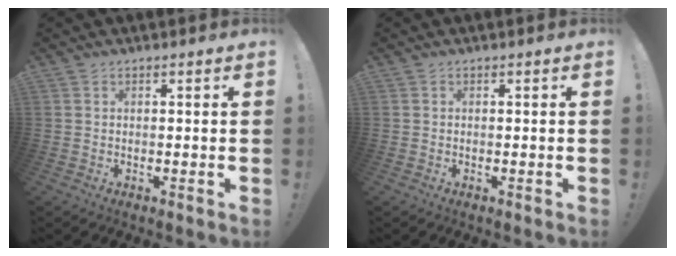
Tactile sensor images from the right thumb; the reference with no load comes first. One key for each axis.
{"total": 0.0}